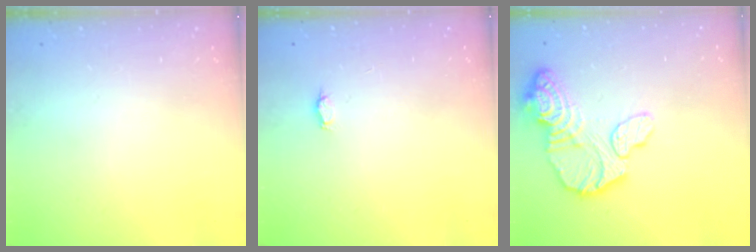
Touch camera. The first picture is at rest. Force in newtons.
{"total": 2.2, "press": 2.2, "slide": 0.3}
{"total": 17.3, "press": 17.2, "slide": 1.6}